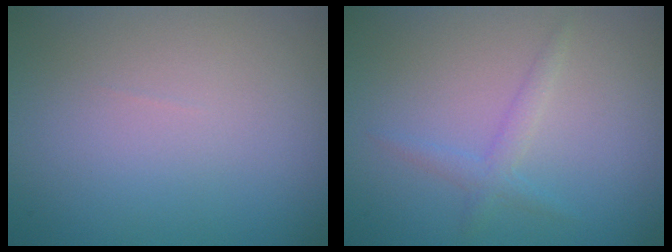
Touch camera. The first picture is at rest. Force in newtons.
{"total": 1.5, "press": 1.5, "slide": 0.1}